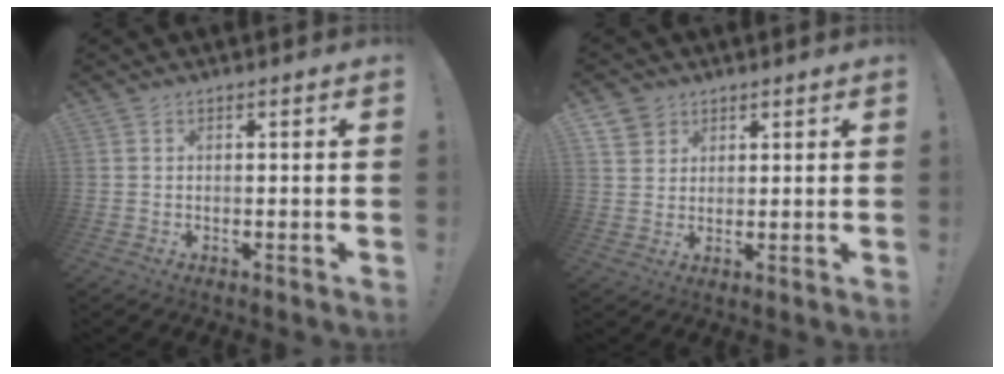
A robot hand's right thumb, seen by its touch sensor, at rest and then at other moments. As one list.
[{"total": 4.9, "force": [3.0, 3.7, 0.6], "torque": [-0.013, -0.016, 0.059]}]